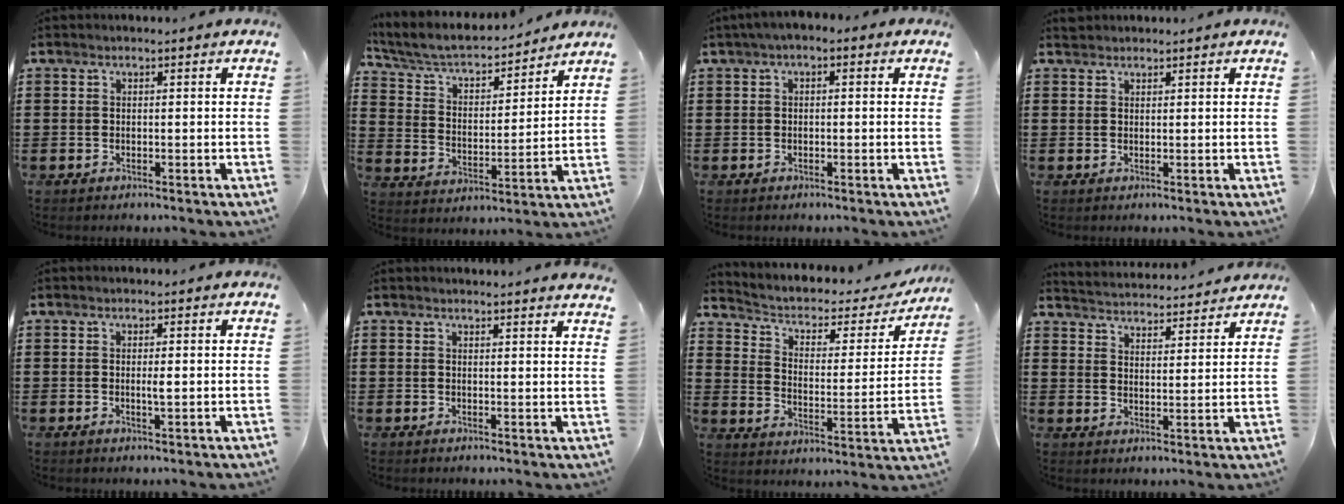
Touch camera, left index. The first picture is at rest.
{"total": 5.3, "force": [4.7, 1.5, 2.1], "torque": [-0.063, -0.032, 0.074]}
{"total": 1.5, "force": [-0.6, 0.8, 1.1], "torque": [-0.029, 0.001, -0.016]}
{"total": 1.0, "force": [1.0, 0.3, 0.0], "torque": [-0.003, 0.001, 0.020]}
{"total": 1.3, "force": [0.1, 0.1, 1.3], "torque": [-0.026, -0.003, 0.001]}
{"total": 1.8, "force": [1.8, -0.3, 0.2], "torque": [0.001, -0.006, 0.033]}
{"total": 3.2, "force": [1.7, 2.0, 1.9], "torque": [-0.050, -0.012, 0.019]}
{"total": 3.8, "force": [3.7, -0.2, -0.4], "torque": [-0.011, -0.027, 0.063]}